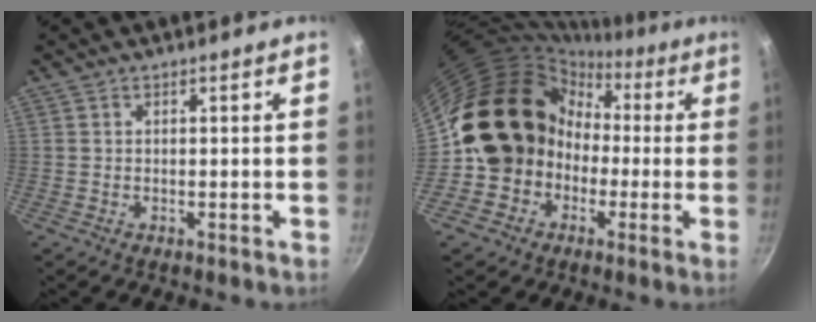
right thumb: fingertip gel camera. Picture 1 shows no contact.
{"total": 19.5, "force": [-1.8, 17.3, 9.0], "torque": [-0.109, 0.075, -0.031]}